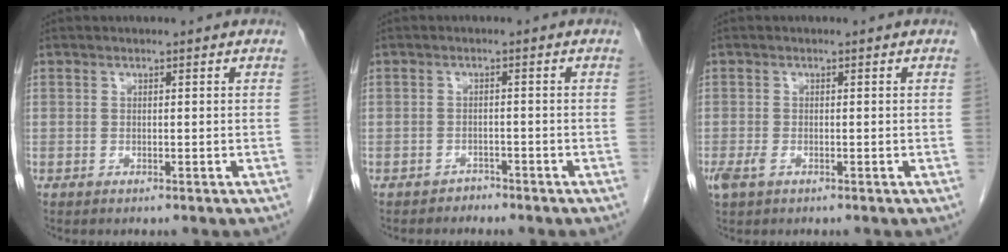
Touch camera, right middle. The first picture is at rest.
{"total": 1.5, "force": [-1.3, 0.7, -0.2], "torque": [-0.001, 0.002, -0.022]}
{"total": 2.2, "force": [-1.0, 1.1, 1.5], "torque": [-0.042, -0.003, -0.014]}